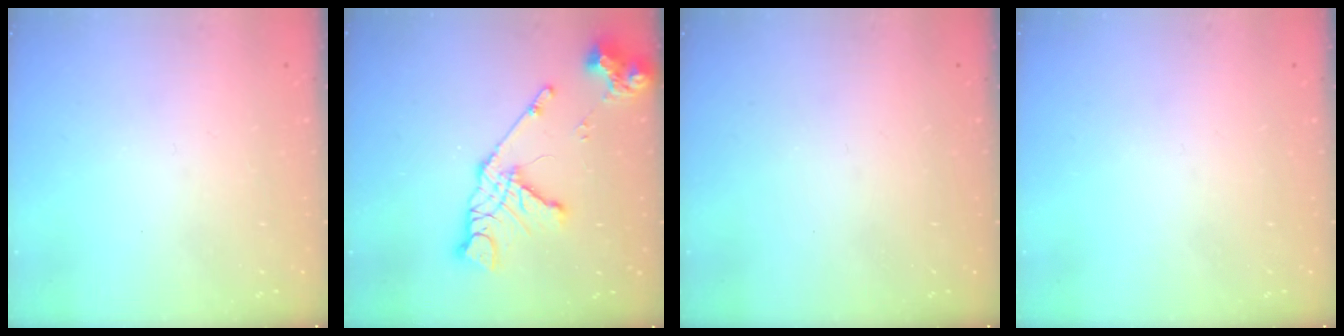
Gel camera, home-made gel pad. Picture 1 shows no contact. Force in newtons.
{"total": 16.2, "press": 16.1, "slide": 2.0}
{"total": 0.0}
{"total": 0.0}